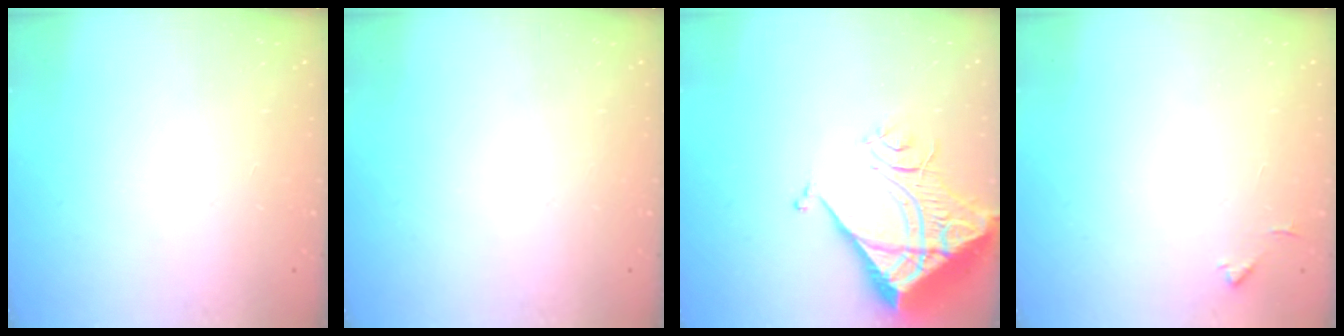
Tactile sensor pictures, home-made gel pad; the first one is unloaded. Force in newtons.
{"total": 0.0}
{"total": 10.3, "press": 10.3, "slide": 1.3}
{"total": 3.5, "press": 3.5, "slide": 0.5}